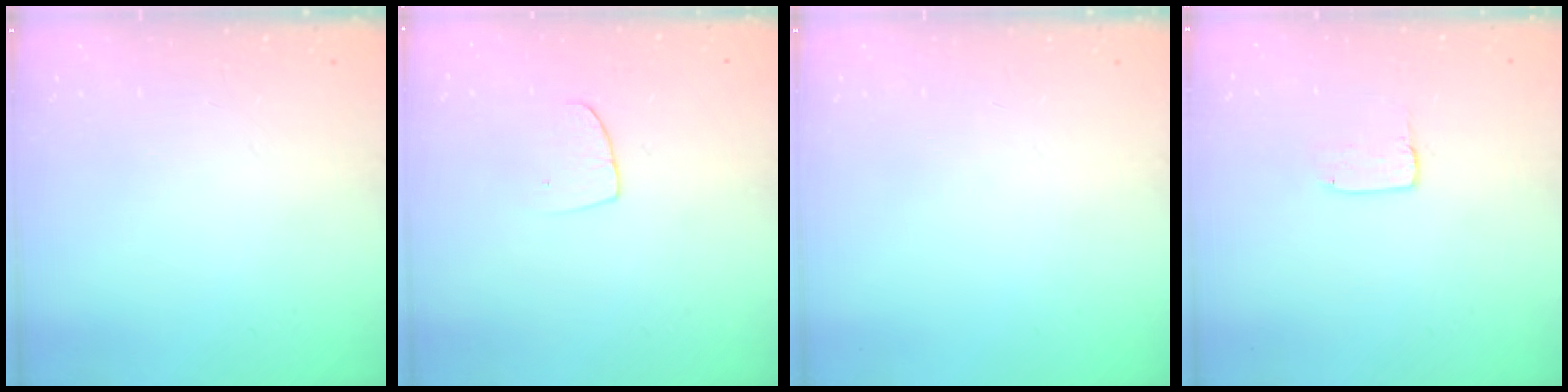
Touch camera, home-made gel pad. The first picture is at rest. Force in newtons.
{"total": 5.5, "press": 5.5, "slide": 0.4}
{"total": 0.0}
{"total": 2.0, "press": 2.0, "slide": 0.0}